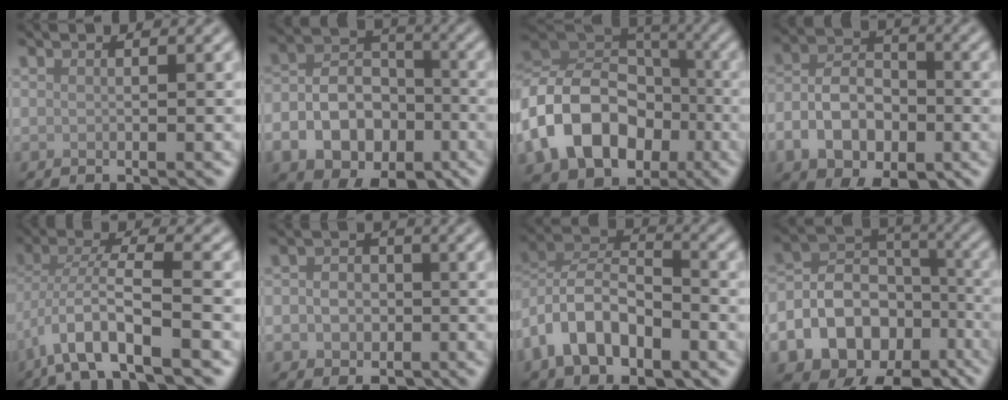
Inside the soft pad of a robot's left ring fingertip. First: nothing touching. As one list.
[{"total": 8.5, "force": [-3.2, 5.9, 5.2], "torque": [-0.092, -0.009, -0.057]}, {"total": 12.9, "force": [-3.9, 10.3, 6.9], "torque": [-0.153, -0.002, -0.082]}, {"total": 6.9, "force": [-2.4, 4.5, 4.6], "torque": [-0.082, 0.000, -0.049]}, {"total": 6.6, "force": [-3.3, 1.8, 5.4], "torque": [-0.098, 0.003, -0.068]}, {"total": 4.4, "force": [-0.9, 3.8, 2.1], "torque": [-0.010, 0.005, -0.035]}, {"total": 7.9, "force": [-3.7, 4.5, 5.3], "torque": [-0.094, 0.010, -0.080]}, {"total": 13.4, "force": [-6.1, 10.1, 6.3], "torque": [-0.134, -0.014, -0.109]}]